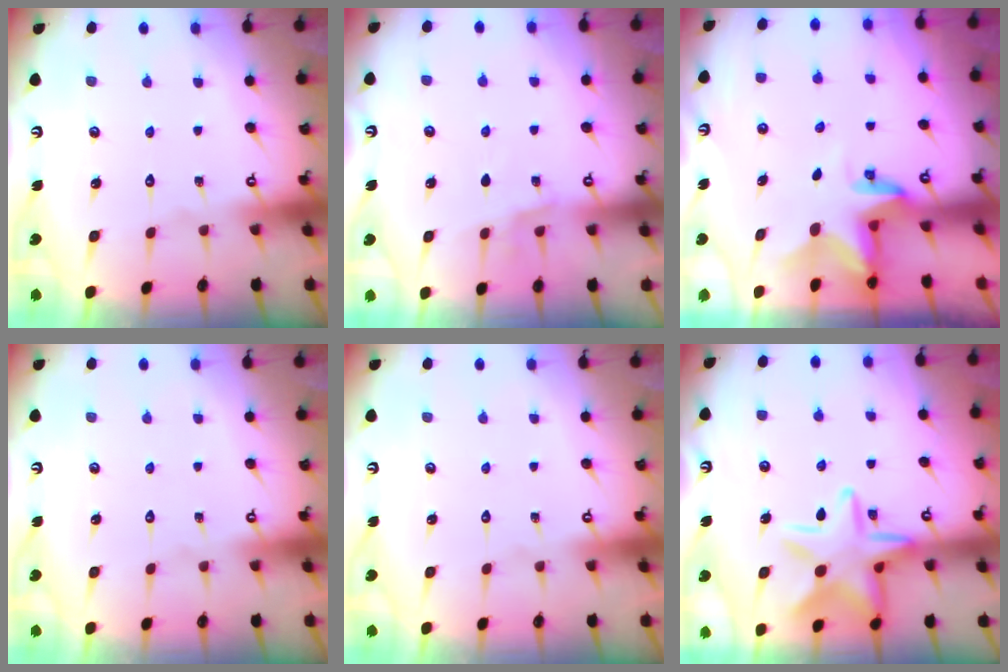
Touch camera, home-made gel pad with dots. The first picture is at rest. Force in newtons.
{"total": 4.7, "press": 4.5, "slide": 1.3}
{"total": 2.8, "press": 2.8, "slide": 0.2}
{"total": 0.0}
{"total": 0.0}
{"total": 16.5, "press": 16.5, "slide": 0.9}